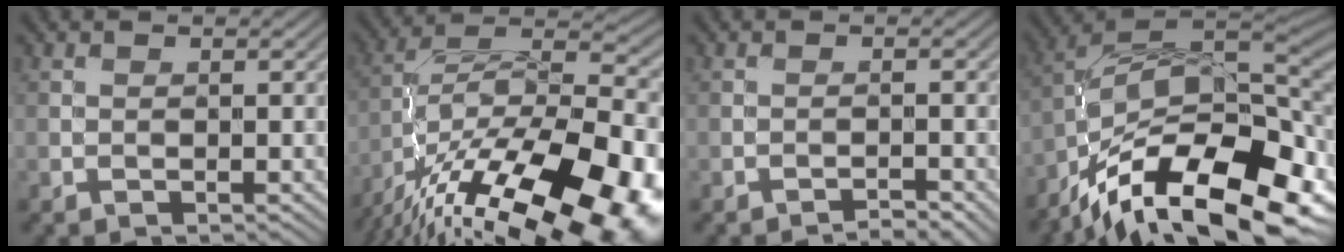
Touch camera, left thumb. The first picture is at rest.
{"total": 20.6, "force": [-12.4, 7.8, 14.5], "torque": [-0.226, -0.025, -0.184]}
{"total": 1.8, "force": [-1.6, 0.0, 0.8], "torque": [-0.012, 0.005, -0.027]}
{"total": 17.8, "force": [-8.0, 8.0, 13.7], "torque": [-0.248, -0.018, -0.131]}